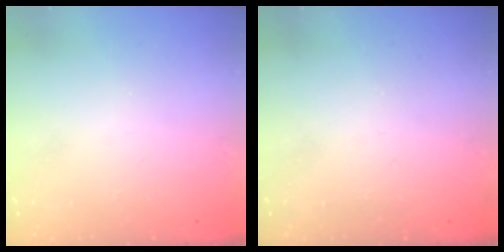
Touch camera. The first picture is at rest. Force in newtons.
{"total": 0.0}